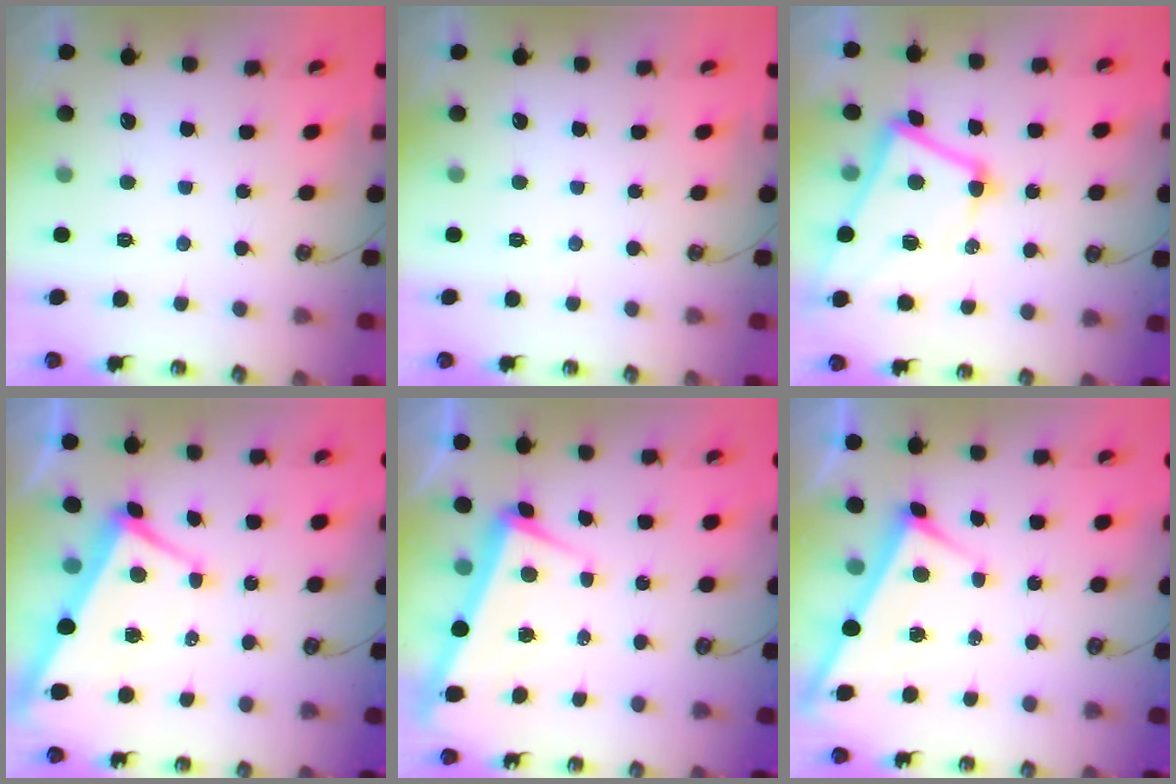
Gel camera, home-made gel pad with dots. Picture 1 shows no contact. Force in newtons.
{"total": 0.0}
{"total": 7.4, "press": 7.3, "slide": 1.6}
{"total": 1.9, "press": 1.7, "slide": 0.8}
{"total": 2.4, "press": 1.6, "slide": 1.8}
{"total": 3.1, "press": 3.1, "slide": 0.1}